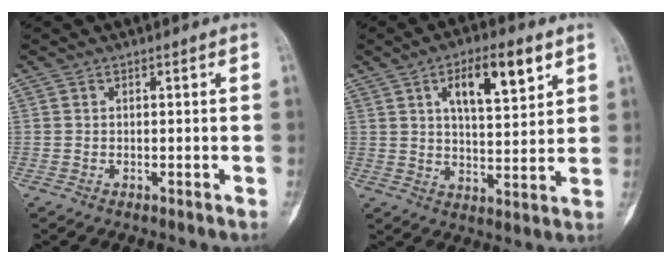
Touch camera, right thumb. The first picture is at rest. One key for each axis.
{"total": 11.7, "fx": 5.5, "fy": 4.4, "fz": 9.4, "tx": -0.131, "ty": -0.021, "tz": 0.089}